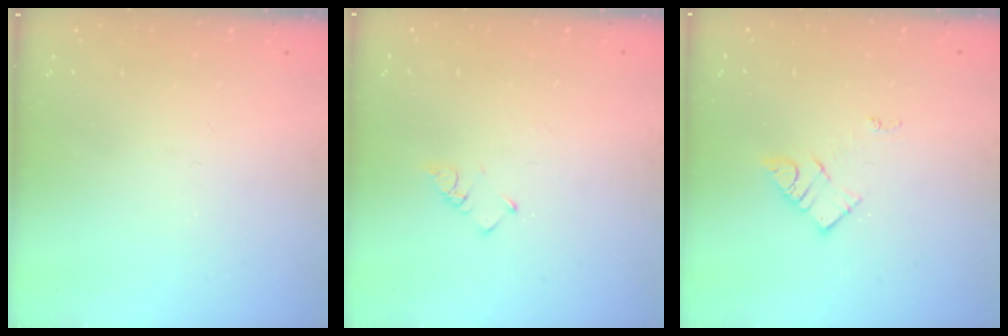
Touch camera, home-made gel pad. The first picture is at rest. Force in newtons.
{"total": 1.9, "press": 1.9, "slide": 0.3}
{"total": 7.4, "press": 7.4, "slide": 0.2}